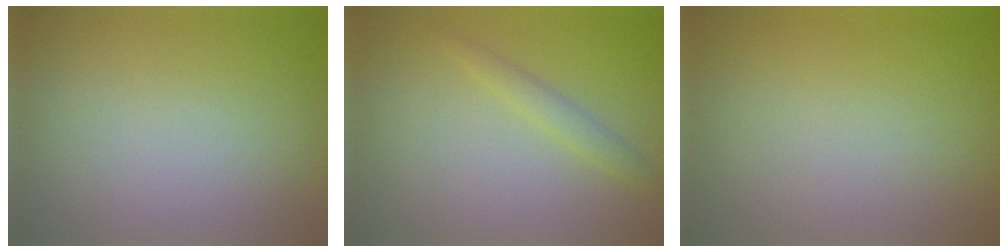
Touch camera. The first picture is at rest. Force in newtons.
{"total": 1.5, "press": 1.5, "slide": 0.1}
{"total": 0.0}